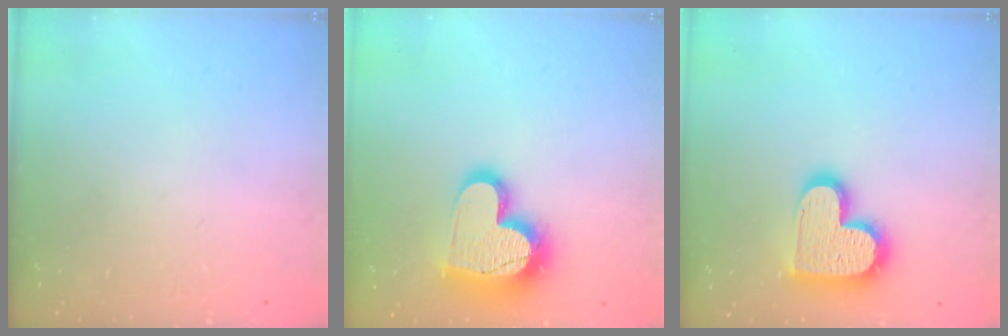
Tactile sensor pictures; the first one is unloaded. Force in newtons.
{"total": 18.5, "press": 18.4, "slide": 1.6}
{"total": 17.1, "press": 17.1, "slide": 1.1}